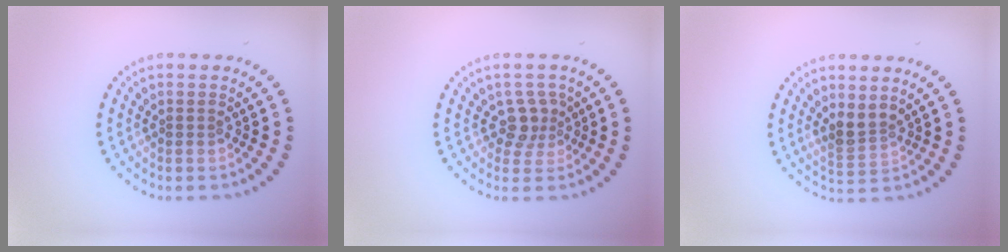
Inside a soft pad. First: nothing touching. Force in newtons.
{"total": 2.2, "press": 1.8, "slide": 1.4}
{"total": 2.3, "press": 1.8, "slide": 1.5}